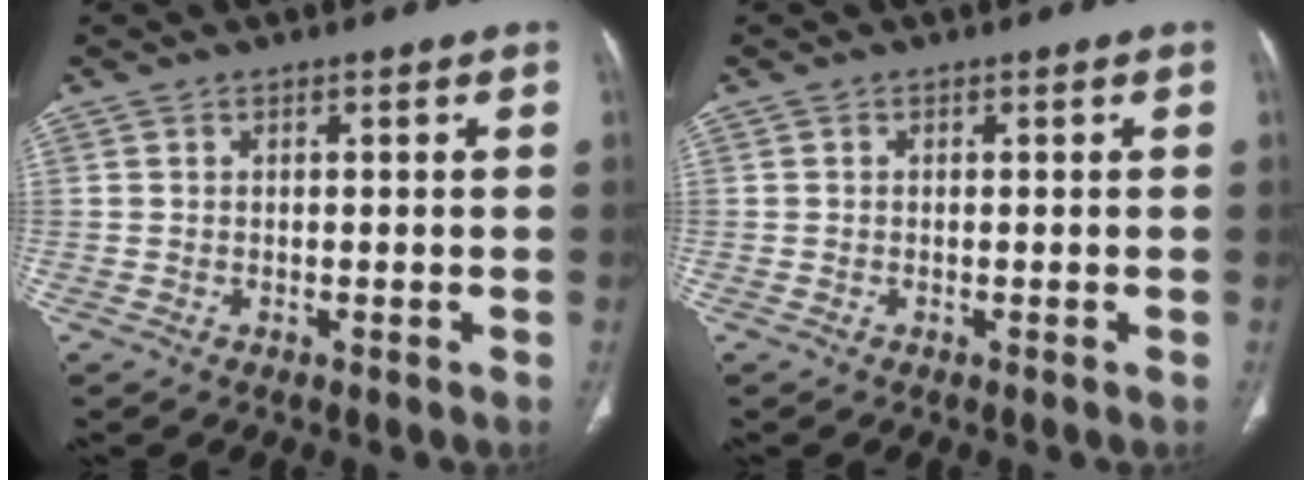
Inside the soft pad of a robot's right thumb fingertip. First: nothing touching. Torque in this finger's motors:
{"motor_torque": [0.48, 0.21, -0.36, 0.24, -0.02]}